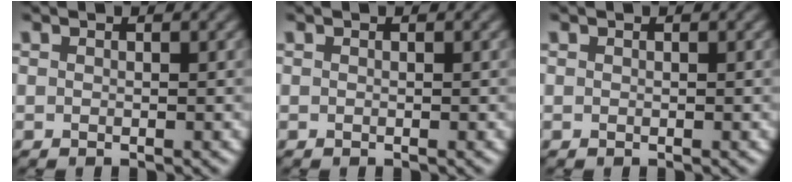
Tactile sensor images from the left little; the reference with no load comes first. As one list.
[{"total": 0.0}, {"total": 0.8, "force": [-0.1, -0.4, -0.7], "torque": [0.004, 0.000, 0.008]}]